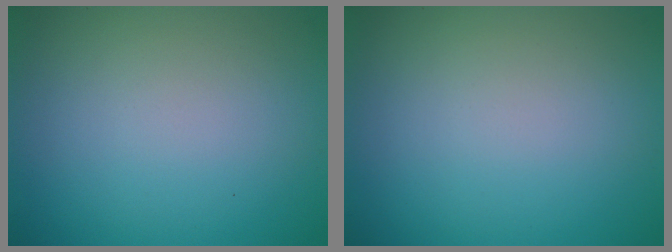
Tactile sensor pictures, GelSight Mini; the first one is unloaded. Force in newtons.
{"total": 0.0}